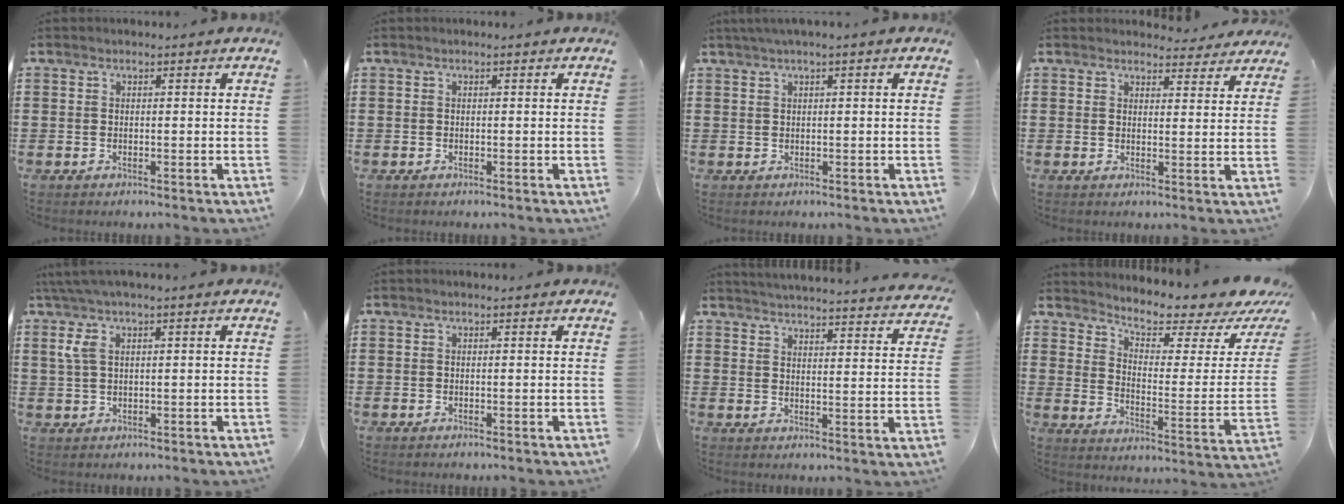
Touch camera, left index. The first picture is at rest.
{"total": 0.0}
{"total": 1.3, "force": [0.4, -0.1, 1.3], "torque": [-0.022, -0.003, 0.008]}
{"total": 3.5, "force": [3.3, 0.8, 0.6], "torque": [-0.014, -0.015, 0.060]}
{"total": 3.9, "force": [0.8, 1.0, 3.6], "torque": [-0.080, 0.000, 0.011]}
{"total": 0.0}
{"total": 3.9, "force": [3.8, -0.7, 0.3], "torque": [-0.025, -0.031, 0.064]}
{"total": 4.9, "force": [4.1, 0.9, 2.6], "torque": [-0.067, -0.039, 0.061]}